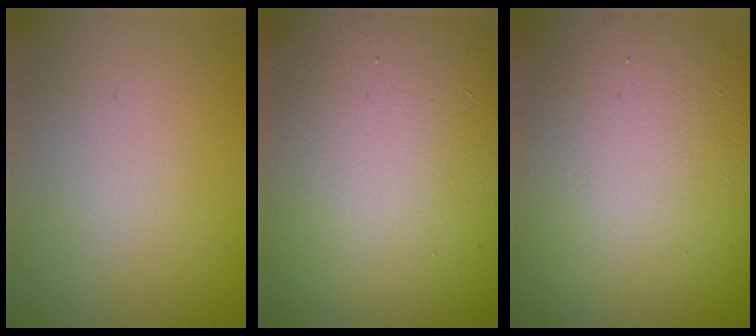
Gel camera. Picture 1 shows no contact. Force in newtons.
{"total": 21.1, "press": 21.0, "slide": 1.4}
{"total": 15.4, "press": 15.4, "slide": 0.7}